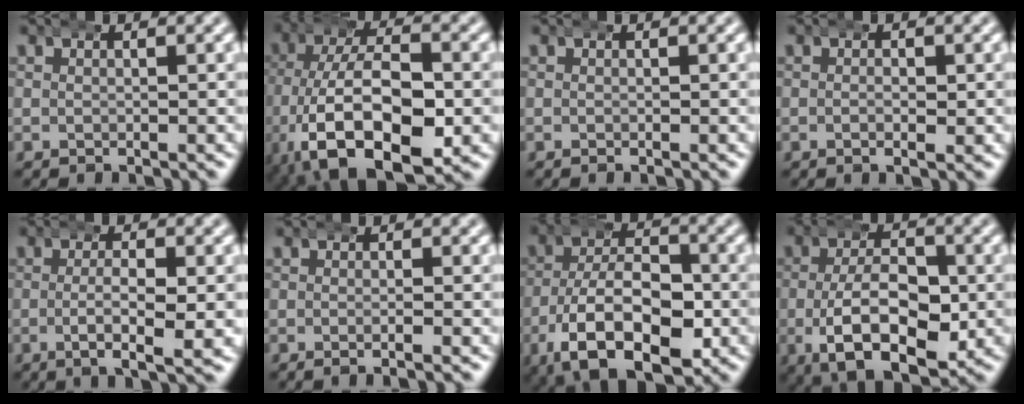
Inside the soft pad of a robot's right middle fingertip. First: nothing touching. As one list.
[{"total": 12.8, "force": [-4.8, 7.8, 9.0], "torque": [-0.211, -0.058, -0.047]}, {"total": 0.0}, {"total": 1.5, "force": [-0.5, 0.5, 1.4], "torque": [-0.016, 0.002, -0.014]}, {"total": 4.8, "force": [-1.6, 0.7, 4.5], "torque": [-0.064, -0.006, -0.023]}, {"total": 1.1, "force": [-0.6, -0.1, 1.0], "torque": [-0.019, 0.002, -0.013]}, {"total": 11.9, "force": [-4.7, 6.4, 8.9], "torque": [-0.154, -0.033, -0.057]}, {"total": 10.7, "force": [-3.4, 5.7, 8.5], "torque": [-0.151, -0.032, -0.038]}]